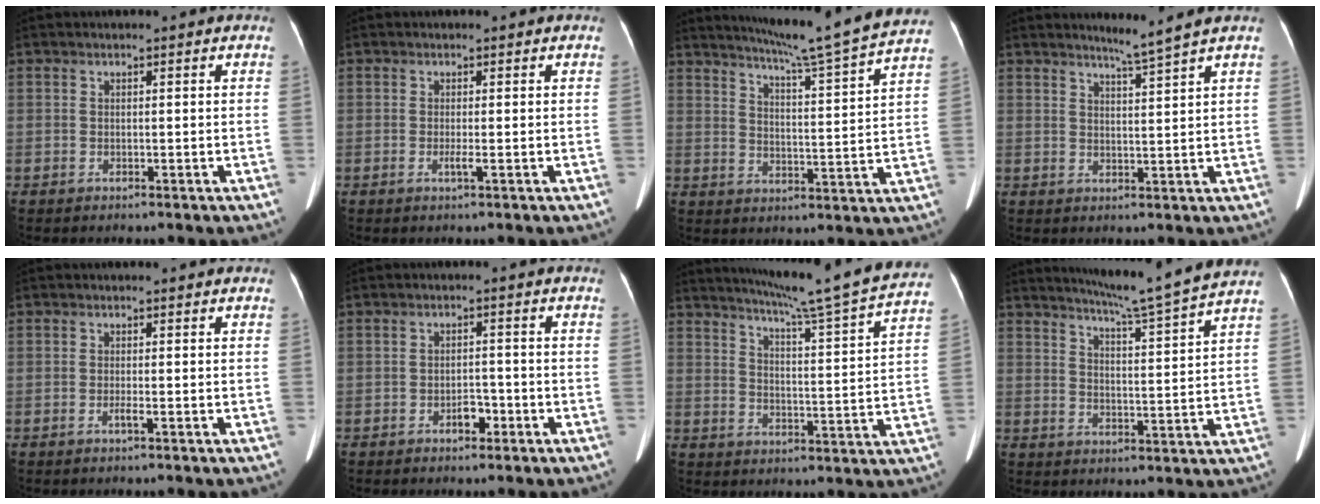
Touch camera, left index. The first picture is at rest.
{"total": 1.1, "force": [-0.4, -0.2, 1.0], "torque": [-0.022, -0.003, -0.007]}
{"total": 17.0, "force": [15.1, -1.9, 7.5], "torque": [-0.126, -0.037, 0.195]}
{"total": 3.3, "force": [2.7, -1.6, 1.0], "torque": [-0.025, -0.017, 0.055]}
{"total": 0.8, "force": [-0.5, -0.1, 0.7], "torque": [-0.017, -0.001, -0.008]}
{"total": 2.5, "force": [-1.5, 1.2, 1.5], "torque": [-0.022, 0.005, -0.024]}
{"total": 20.2, "force": [17.9, -1.5, 9.3], "torque": [-0.149, -0.044, 0.229]}
{"total": 12.9, "force": [11.7, -2.0, 5.2], "torque": [-0.091, -0.023, 0.158]}